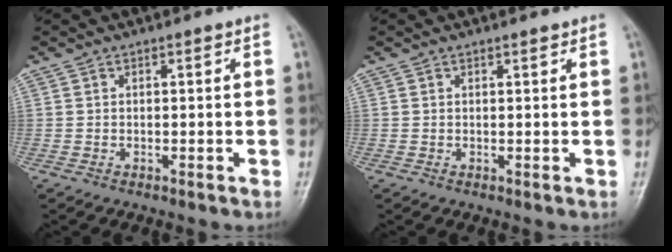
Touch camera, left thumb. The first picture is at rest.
{"total": 0.8, "force": [0.7, 0.2, 0.3], "torque": [-0.007, -0.005, 0.010]}